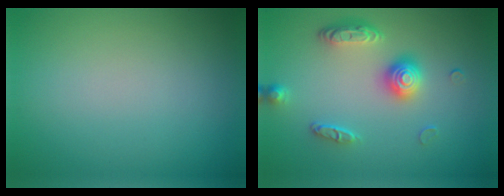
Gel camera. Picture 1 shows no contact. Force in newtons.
{"total": 3.5, "press": 3.0, "slide": 1.8}